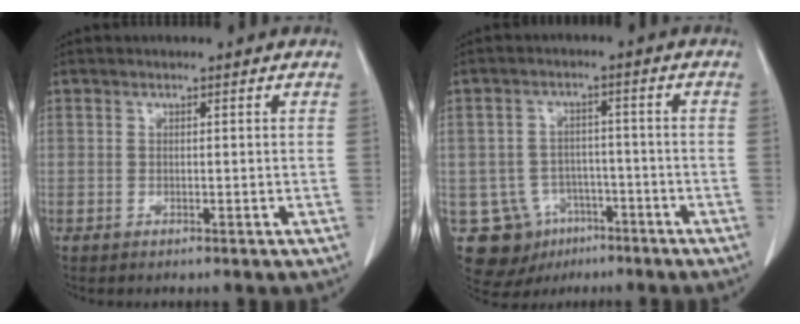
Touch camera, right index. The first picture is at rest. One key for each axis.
{"total": 10.9, "fx": -4.9, "fy": 9.4, "fz": 2.4, "tx": -0.047, "ty": 0.021, "tz": -0.062}